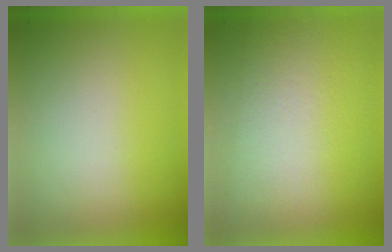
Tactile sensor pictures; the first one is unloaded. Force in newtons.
{"total": 2.7}